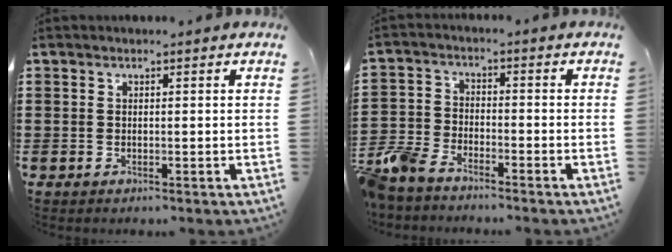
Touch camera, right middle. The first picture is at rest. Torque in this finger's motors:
{"motor_torque": [2.13, 0.01, 0.60, 0.21]}